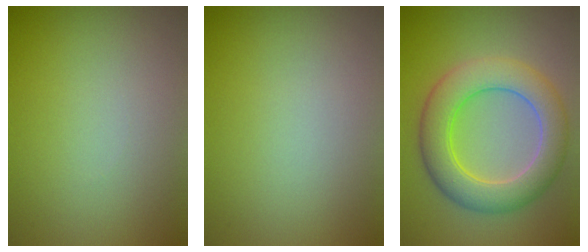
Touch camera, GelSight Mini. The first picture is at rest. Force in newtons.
{"total": 0.0}
{"total": 6.9, "press": 6.9, "slide": 0.3}